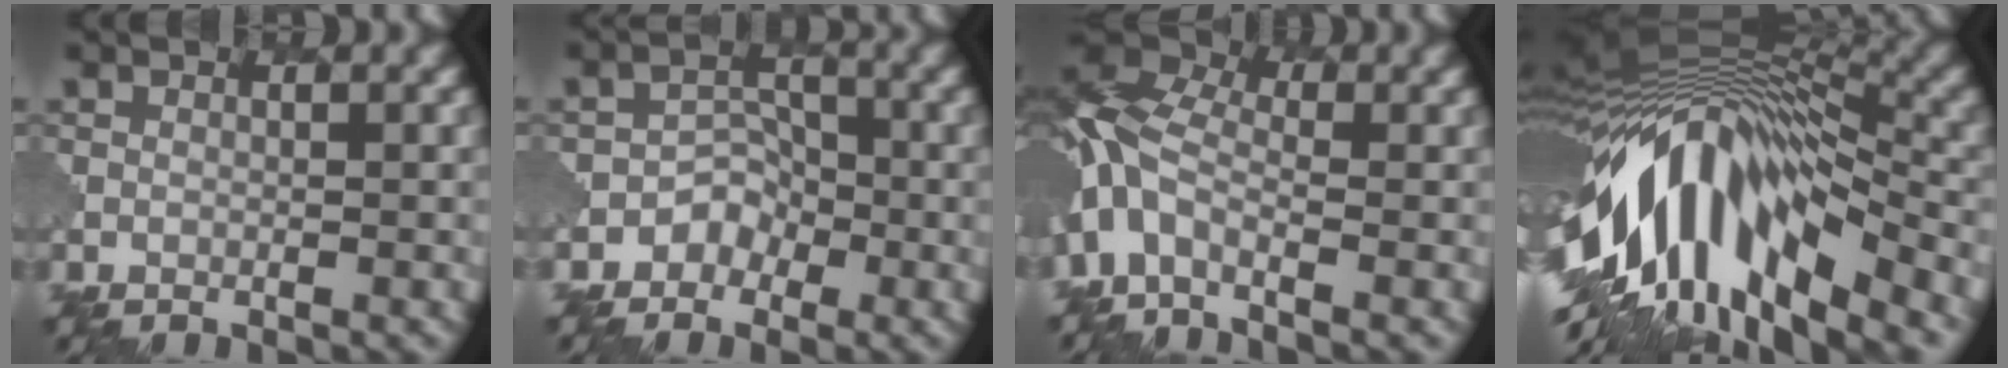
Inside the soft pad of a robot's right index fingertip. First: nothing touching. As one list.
[{"total": 2.2, "force": [-1.2, 1.7, 0.5], "torque": [0.005, 0.010, -0.026]}, {"total": 6.7, "force": [-2.2, 3.9, 5.0], "torque": [-0.112, 0.001, -0.063]}, {"total": 14.0, "force": [-4.2, 6.3, 11.8], "torque": [-0.210, 0.028, -0.073]}]